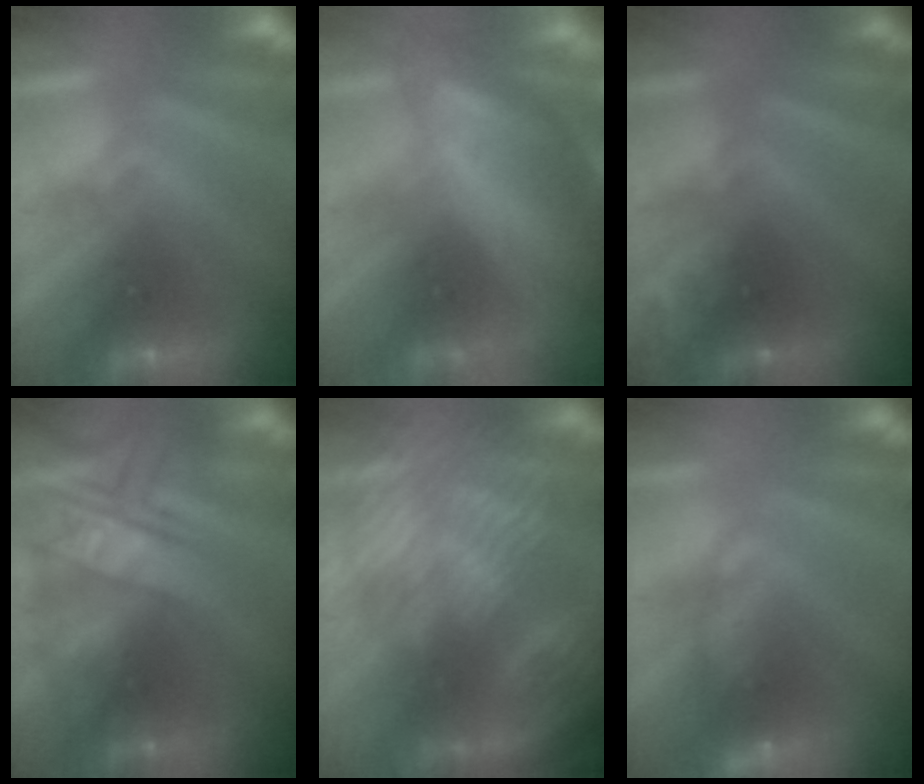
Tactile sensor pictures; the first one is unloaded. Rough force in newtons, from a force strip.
{"total": 7.8}
{"total": 2.4}
{"total": 2.1}
{"total": 8.4}
{"total": 6.3}